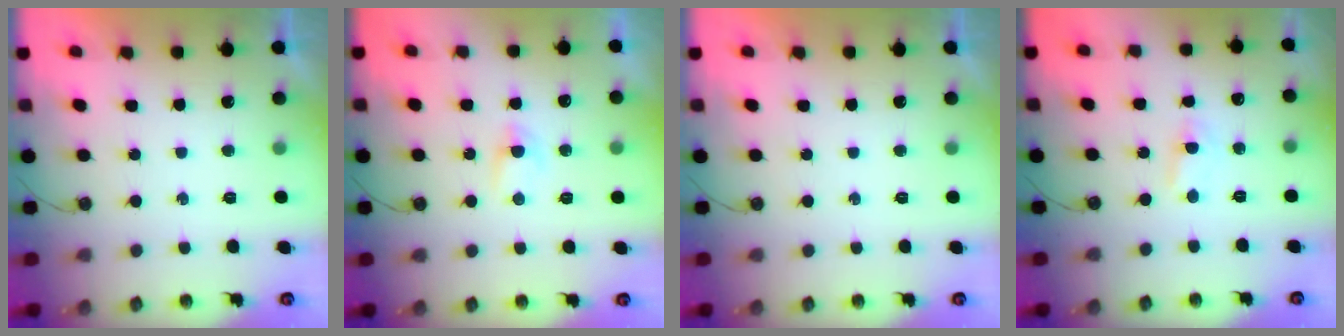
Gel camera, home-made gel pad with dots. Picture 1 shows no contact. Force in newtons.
{"total": 2.5, "press": 2.5, "slide": 0.4}
{"total": 0.0}
{"total": 2.0, "press": 2.0, "slide": 0.3}